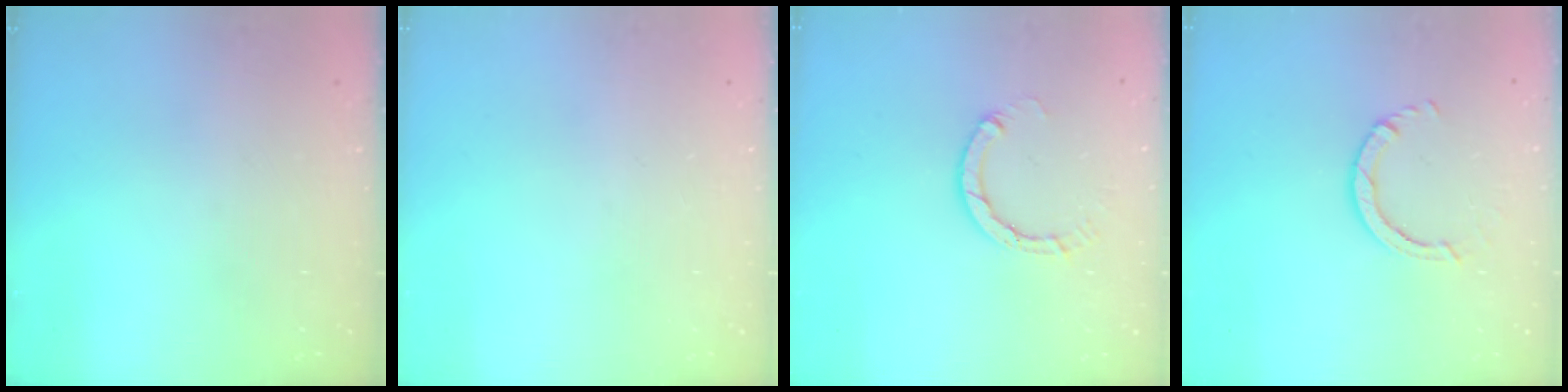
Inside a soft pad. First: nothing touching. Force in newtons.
{"total": 0.0}
{"total": 3.9, "press": 3.9, "slide": 0.4}
{"total": 3.0, "press": 3.0, "slide": 0.4}